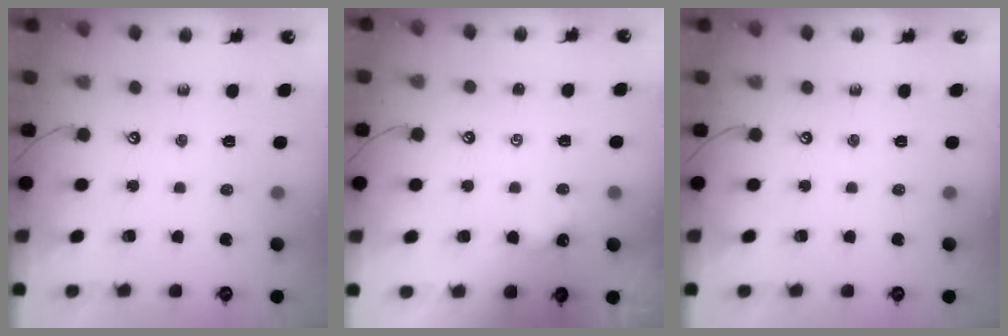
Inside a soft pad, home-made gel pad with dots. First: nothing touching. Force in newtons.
{"total": 0.0}
{"total": 0.0}